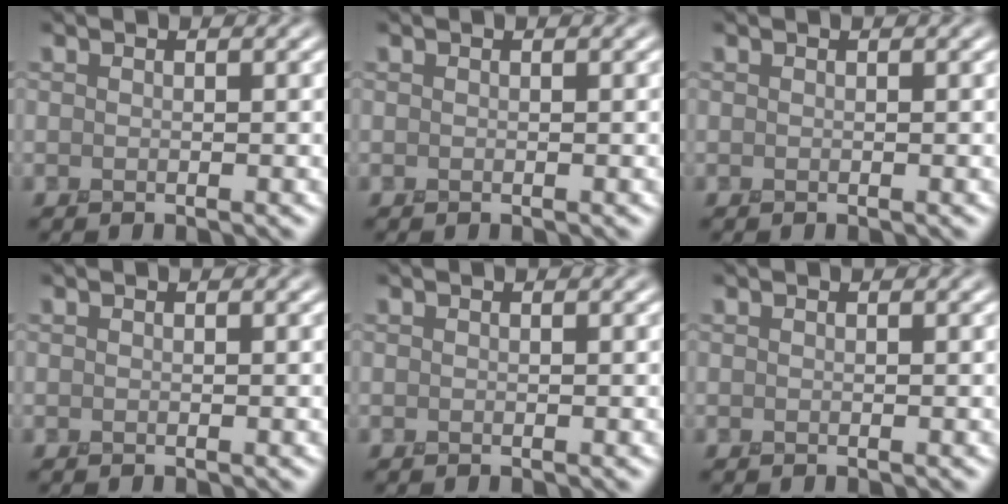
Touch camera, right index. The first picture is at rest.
{"total": 0.0}
{"total": 0.0}
{"total": 0.0}
{"total": 0.0}
{"total": 0.0}